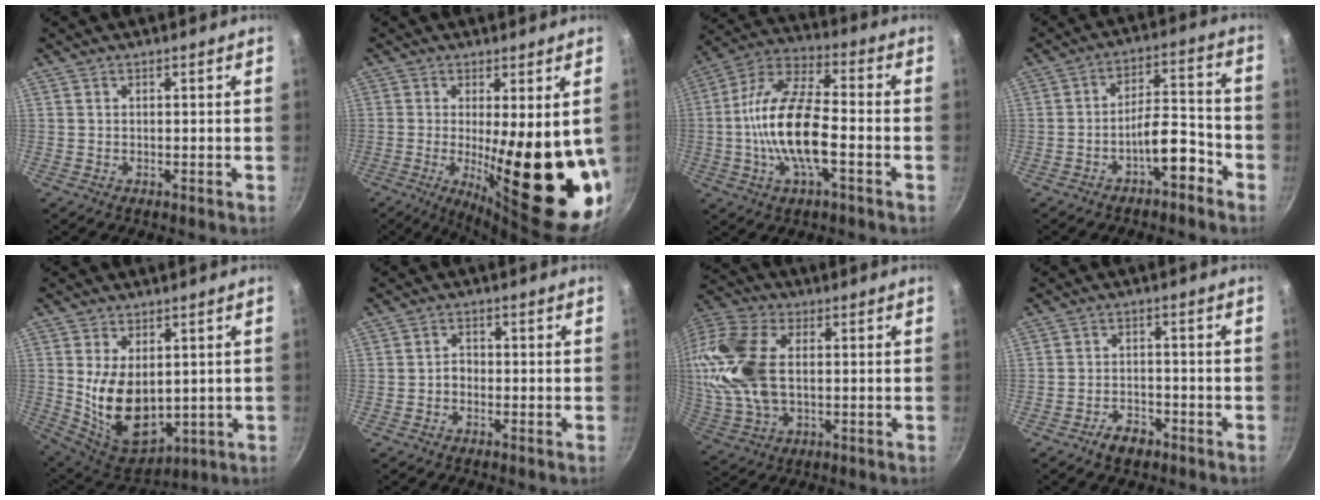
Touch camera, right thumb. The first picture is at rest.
{"total": 20.7, "force": [-1.5, 6.3, 19.7], "torque": [-0.248, -0.045, -0.004]}
{"total": 16.2, "force": [-3.4, 6.5, 14.5], "torque": [-0.271, 0.035, -0.081]}
{"total": 8.1, "force": [-4.8, 3.1, 5.8], "torque": [-0.073, 0.059, -0.070]}
{"total": 13.8, "force": [1.1, 8.7, 10.7], "torque": [-0.165, -0.032, 0.048]}
{"total": 1.8, "force": [-0.8, 1.4, 0.9], "torque": [-0.007, 0.015, -0.016]}
{"total": 18.2, "force": [1.7, 11.2, 14.3], "torque": [-0.297, 0.014, 0.027]}
{"total": 4.3, "force": [-3.0, 2.4, 1.9], "torque": [-0.021, 0.026, -0.048]}